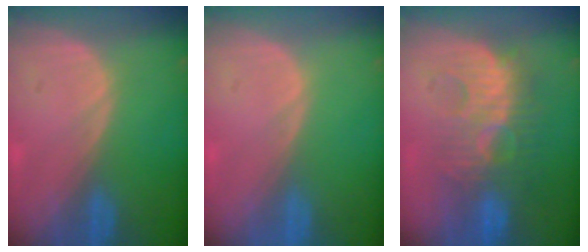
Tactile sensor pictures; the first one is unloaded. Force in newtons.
{"total": 0.0}
{"total": 9.0, "press": 8.8, "slide": 1.7}